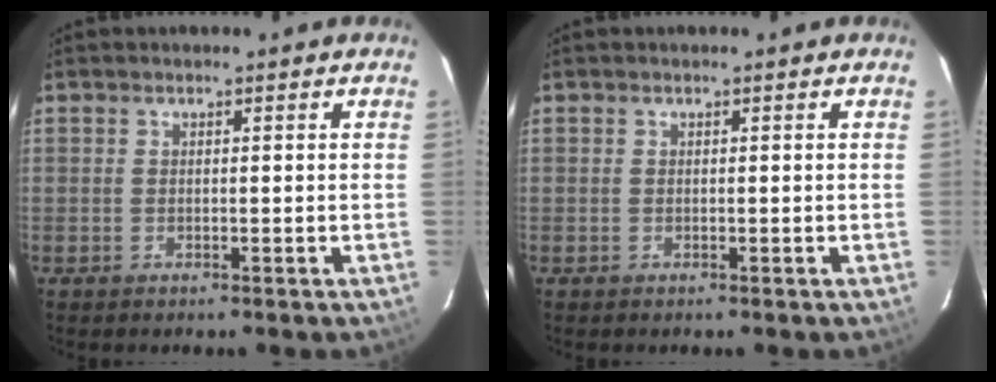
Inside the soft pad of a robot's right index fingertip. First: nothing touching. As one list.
[{"total": 0.0}]